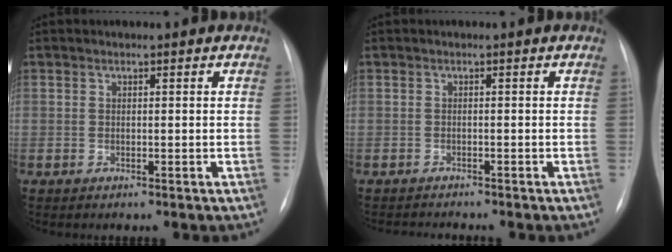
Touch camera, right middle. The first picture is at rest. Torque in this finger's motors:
{"motor_torque": [0.23, -0.25, -0.02, -0.01]}